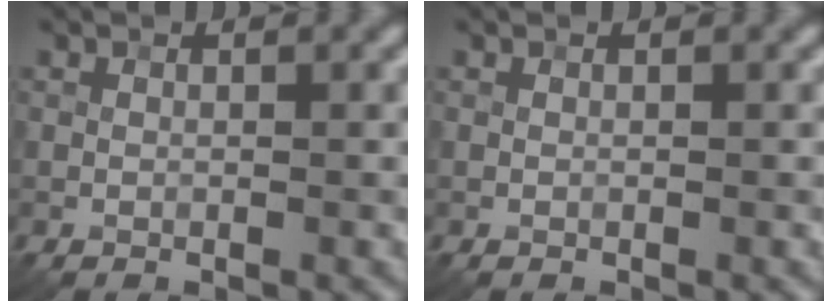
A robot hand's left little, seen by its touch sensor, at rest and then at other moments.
{"total": 0.0}